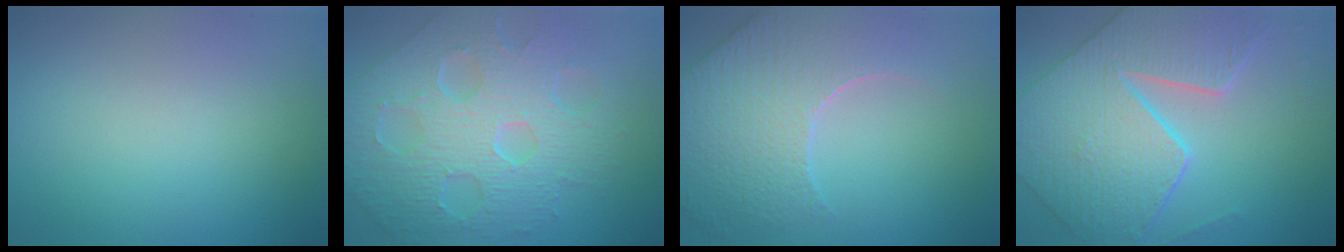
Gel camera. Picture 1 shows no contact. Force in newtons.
{"total": 9.7, "press": 6.8, "slide": 6.9}
{"total": 8.4, "press": 6.1, "slide": 5.8}
{"total": 9.3, "press": 6.8, "slide": 6.4}